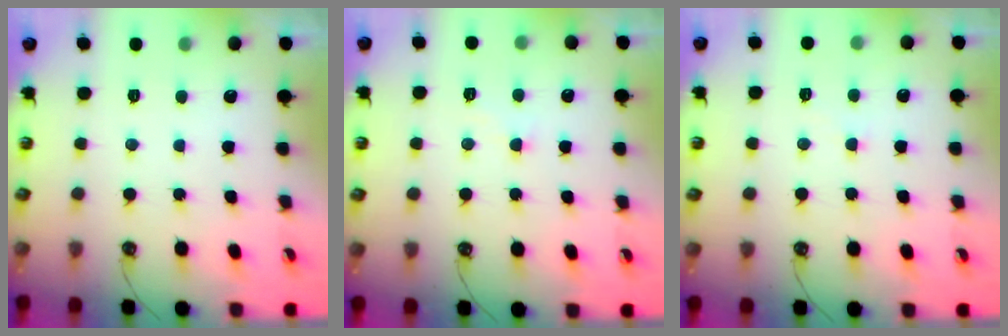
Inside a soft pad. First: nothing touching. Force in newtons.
{"total": 2.0, "press": 2.0, "slide": 0.4}
{"total": 1.4, "press": 1.3, "slide": 0.4}